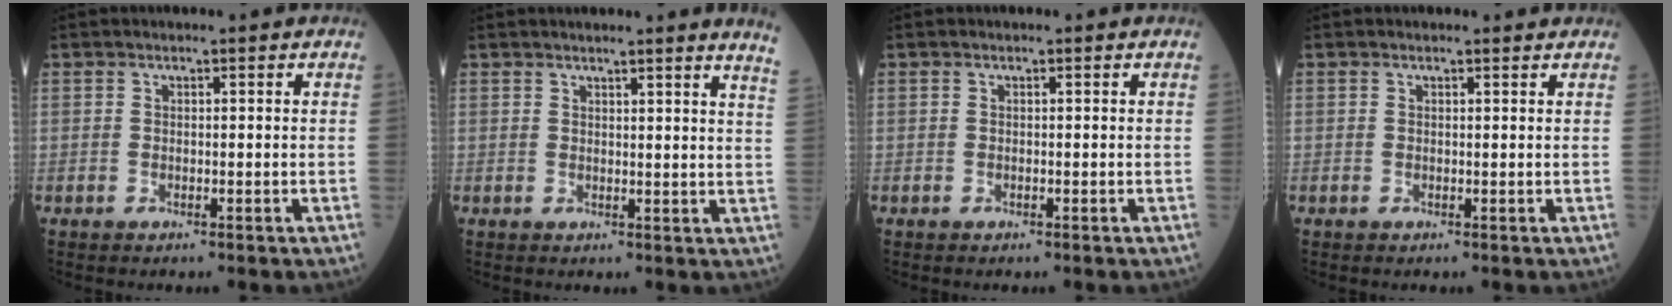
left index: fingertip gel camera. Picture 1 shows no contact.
{"total": 7.2, "force": [6.7, -1.2, 2.5], "torque": [-0.024, -0.049, 0.052]}
{"total": 0.0}
{"total": 0.9, "force": [0.8, 0.4, -0.1], "torque": [-0.007, 0.001, 0.008]}